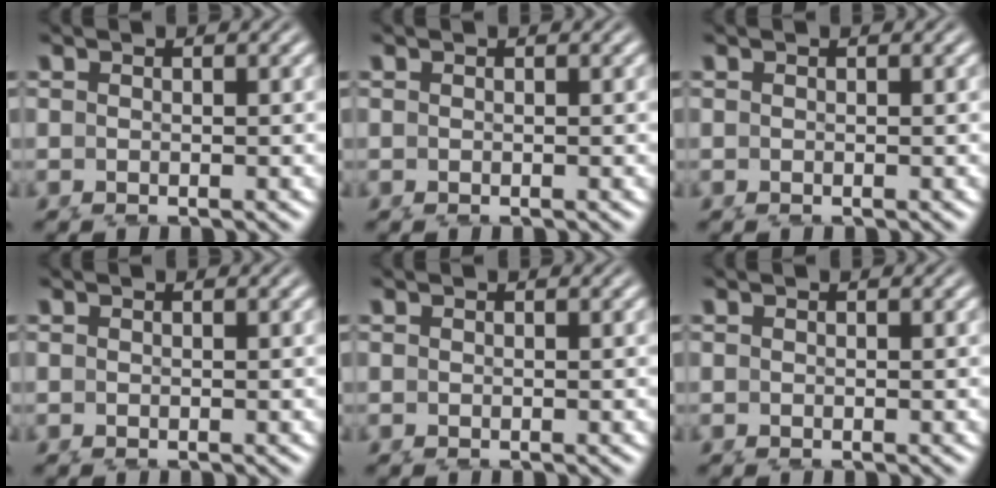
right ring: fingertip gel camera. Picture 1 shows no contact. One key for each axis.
{"total": 0.0}
{"total": 0.0}
{"total": 0.0}
{"total": 0.0}
{"total": 0.0}